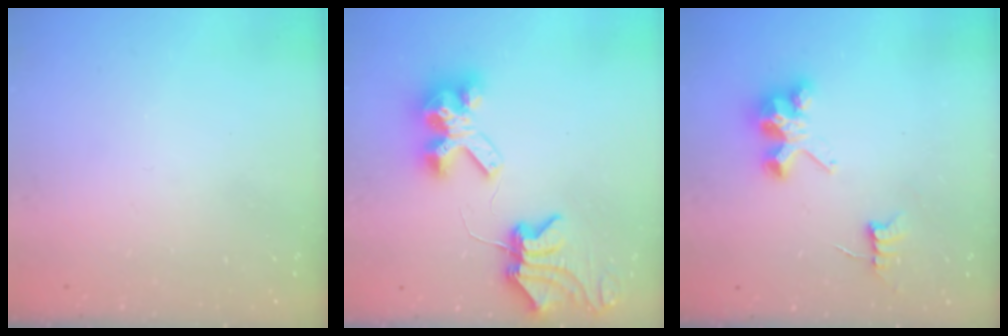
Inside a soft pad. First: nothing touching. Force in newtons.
{"total": 11.8, "press": 11.7, "slide": 1.3}
{"total": 6.3, "press": 6.3, "slide": 0.2}